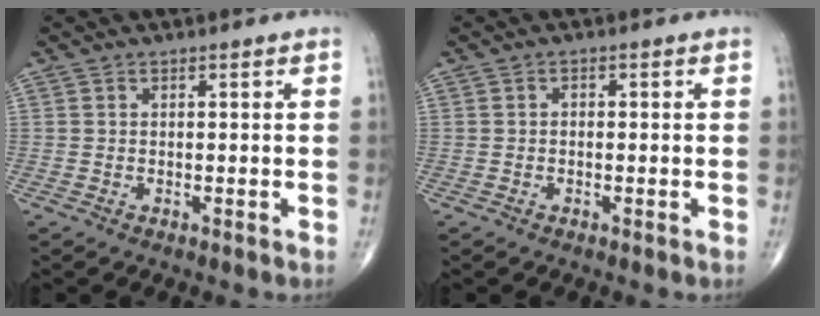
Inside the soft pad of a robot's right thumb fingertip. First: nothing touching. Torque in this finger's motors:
{"motor_torque": [-0.23, 0.10, 0.01, 0.21, 0.04]}